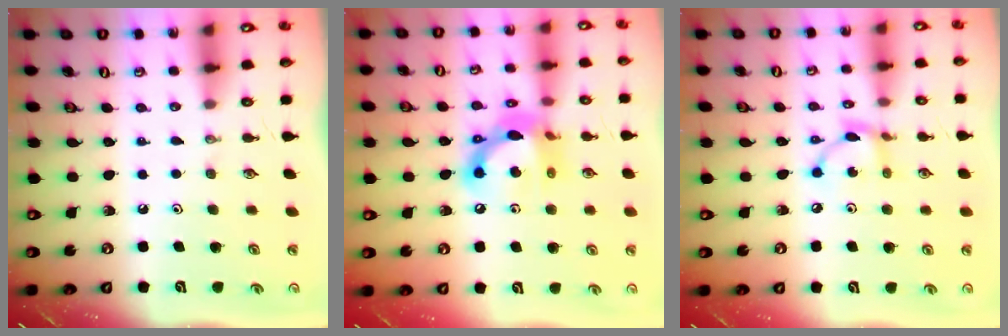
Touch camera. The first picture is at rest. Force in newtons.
{"total": 13.5, "press": 13.5, "slide": 1.1}
{"total": 6.0, "press": 6.0, "slide": 0.1}